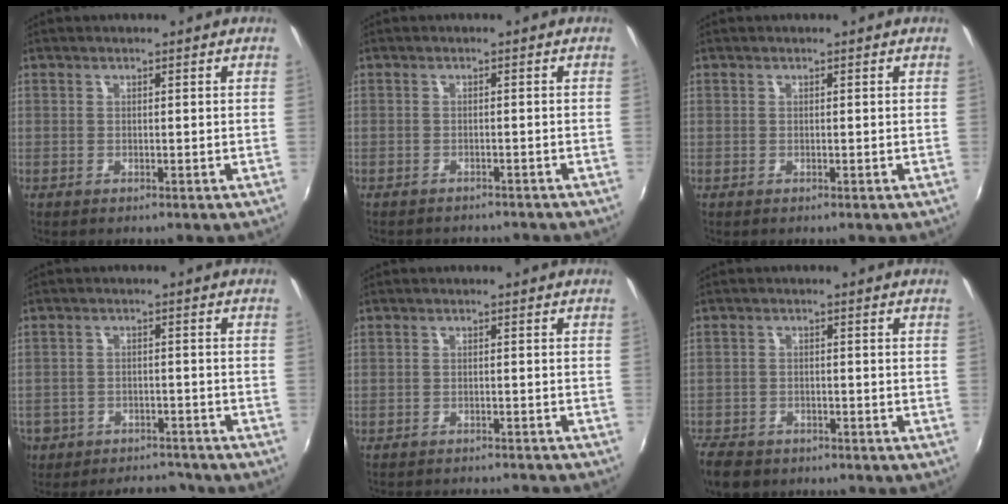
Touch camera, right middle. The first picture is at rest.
{"total": 5.2, "force": [-4.8, 1.4, 1.5], "torque": [-0.038, -0.011, -0.065]}
{"total": 0.0}
{"total": 10.5, "force": [-7.8, 6.4, 2.9], "torque": [-0.097, 0.008, -0.105]}
{"total": 9.0, "force": [-8.3, 1.3, 3.2], "torque": [-0.073, -0.012, -0.113]}
{"total": 7.8, "force": [-6.0, 4.2, 2.8], "torque": [-0.088, -0.012, -0.104]}